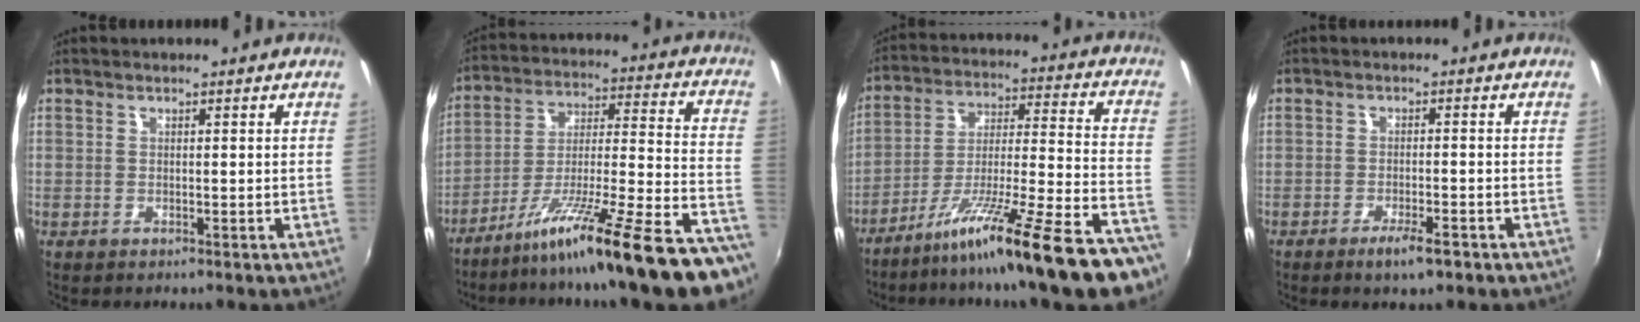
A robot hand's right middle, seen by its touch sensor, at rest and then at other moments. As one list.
[{"total": 25.8, "force": [-19.5, 0.9, 16.9], "torque": [-0.233, -0.043, -0.297]}, {"total": 24.8, "force": [-18.6, 0.9, 16.3], "torque": [-0.241, -0.048, -0.284]}, {"total": 4.4, "force": [-2.9, 1.0, 3.1], "torque": [-0.066, -0.007, -0.047]}]